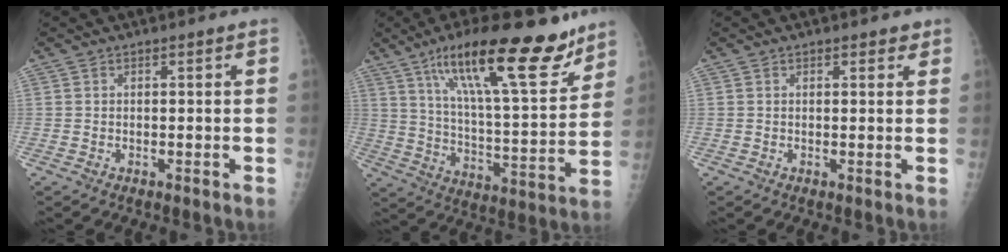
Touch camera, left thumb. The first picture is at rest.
{"total": 24.3, "force": [15.6, 6.3, 17.5], "torque": [-0.249, -0.063, 0.253]}
{"total": 1.7, "force": [1.2, 0.9, 0.9], "torque": [0.001, -0.004, 0.011]}